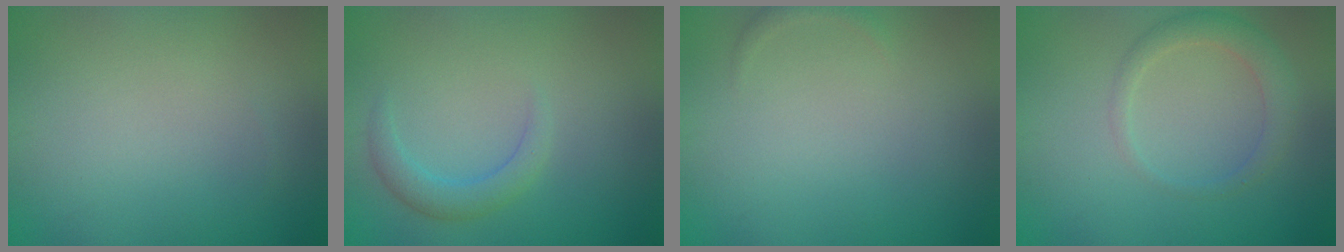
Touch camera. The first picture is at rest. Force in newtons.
{"total": 2.0, "press": 2.0, "slide": 0.1}
{"total": 0.6, "press": 0.6, "slide": 0.1}
{"total": 2.2, "press": 2.2, "slide": 0.3}